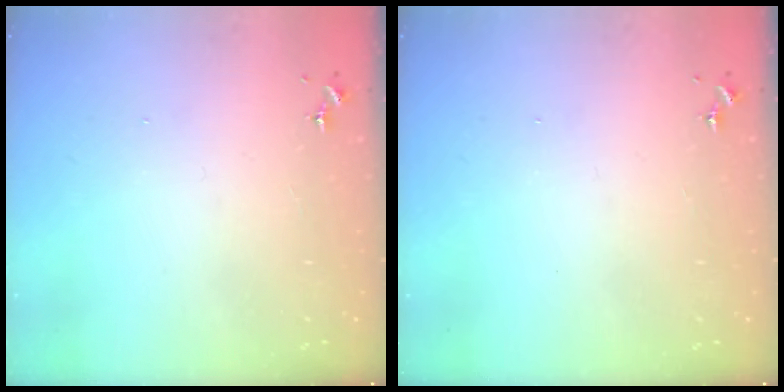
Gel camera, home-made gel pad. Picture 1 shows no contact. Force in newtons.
{"total": 0.0}